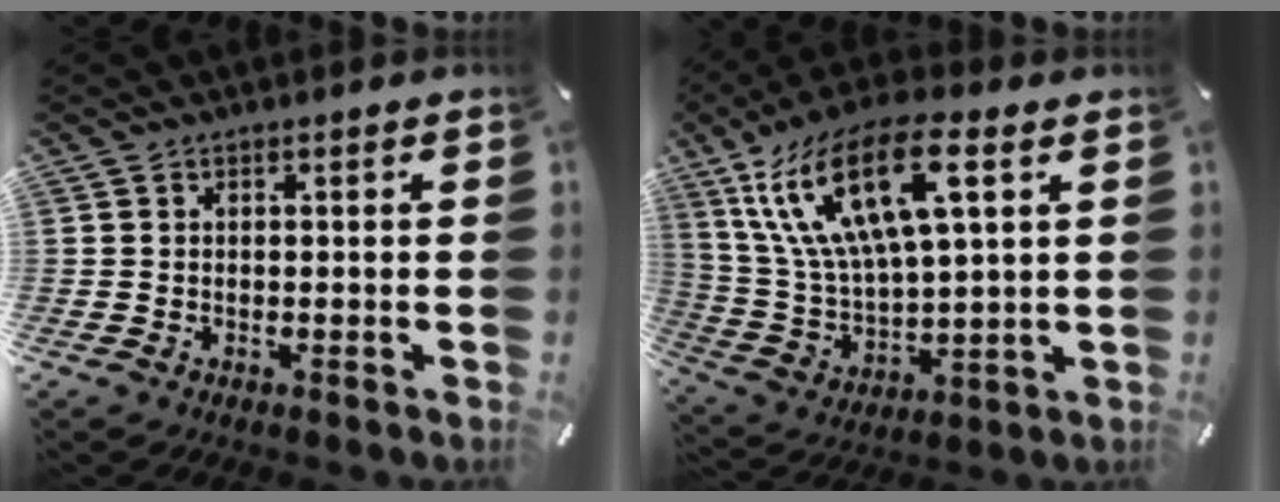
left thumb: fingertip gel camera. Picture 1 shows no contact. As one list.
[{"total": 20.7, "force": [9.4, 8.2, 16.5], "torque": [-0.366, -0.016, 0.153]}]